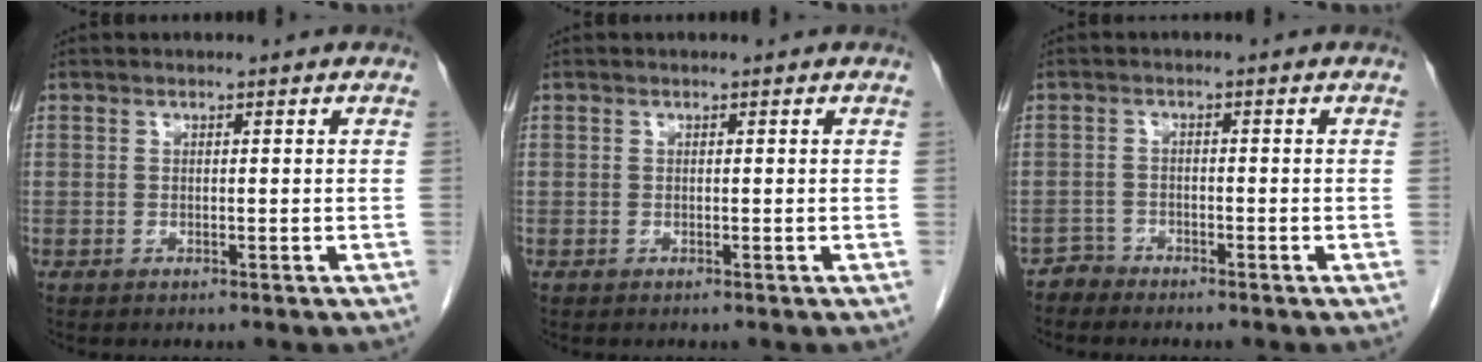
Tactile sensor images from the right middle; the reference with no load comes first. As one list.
[{"total": 0.0}, {"total": 1.8, "force": [-1.6, 0.5, -0.7], "torque": [0.017, -0.001, -0.032]}]